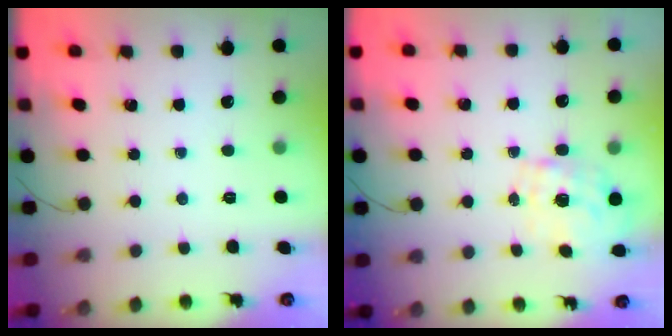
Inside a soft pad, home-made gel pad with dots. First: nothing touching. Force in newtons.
{"total": 1.6, "press": 1.4, "slide": 0.8}